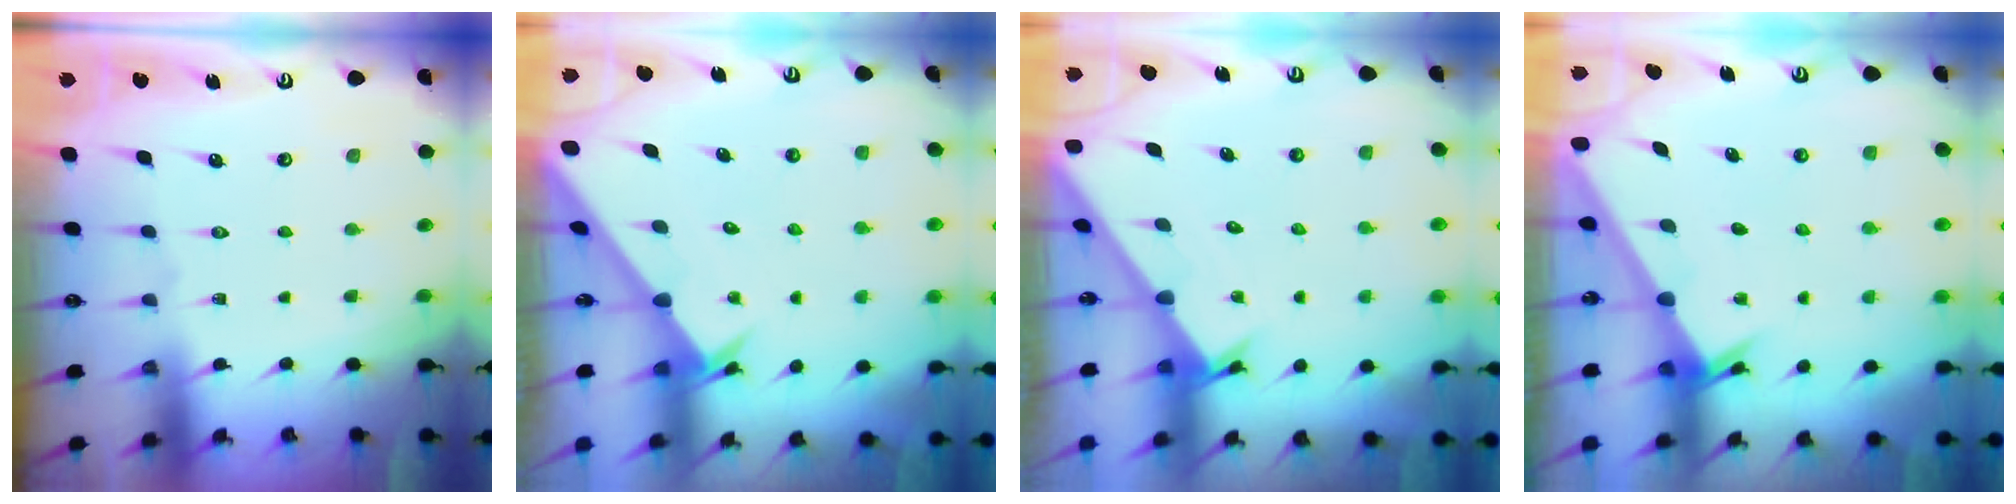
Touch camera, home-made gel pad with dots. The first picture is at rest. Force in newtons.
{"total": 2.6, "press": 2.6, "slide": 0.2}
{"total": 1.8, "press": 1.8, "slide": 0.1}
{"total": 2.6, "press": 2.6, "slide": 0.2}